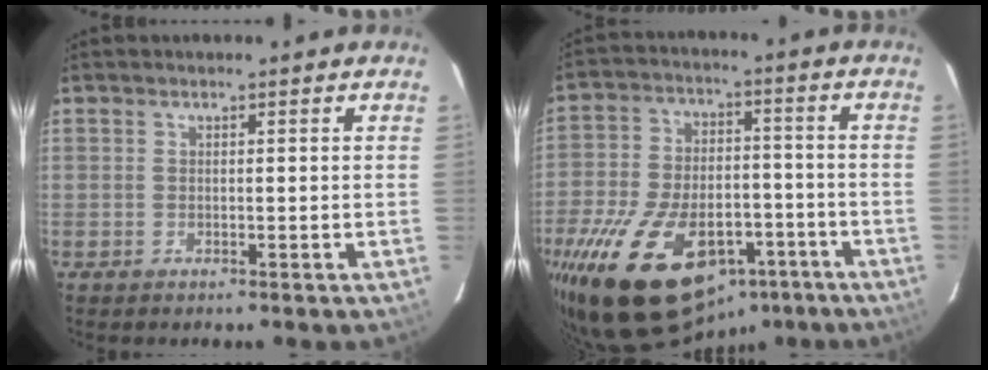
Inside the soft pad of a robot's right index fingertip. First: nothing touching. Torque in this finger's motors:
{"motor_torque": [1.91, -0.23, 1.05, 0.21]}